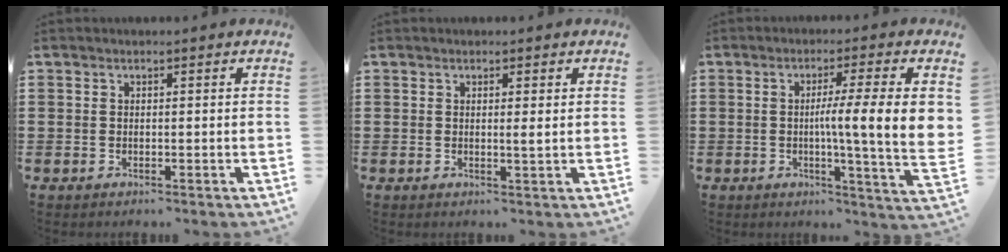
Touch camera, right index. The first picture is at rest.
{"total": 1.3, "force": [0.3, 0.0, 1.3], "torque": [-0.026, 0.000, 0.003]}
{"total": 9.6, "force": [1.1, 0.4, 9.6], "torque": [-0.167, -0.009, 0.015]}